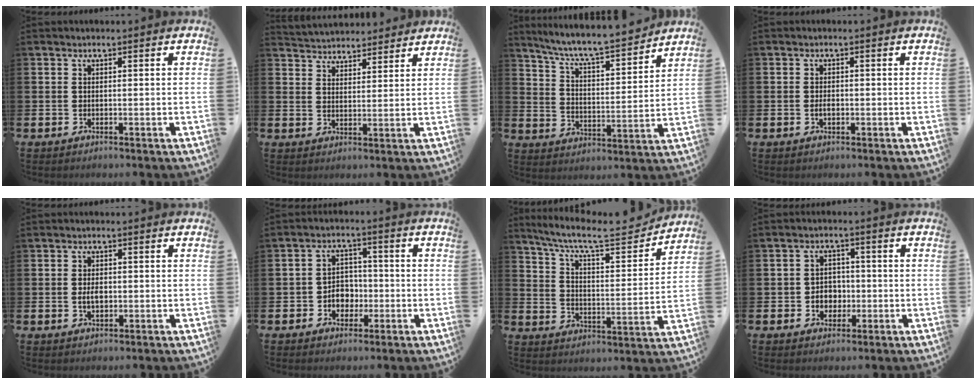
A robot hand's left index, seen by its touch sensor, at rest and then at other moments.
{"total": 4.4, "force": [4.3, 0.9, -0.5], "torque": [-0.008, -0.024, 0.078]}
{"total": 7.6, "force": [7.1, 0.5, 2.5], "torque": [-0.078, -0.058, 0.119]}
{"total": 1.2, "force": [-0.2, 0.7, 1.0], "torque": [-0.014, 0.000, -0.007]}
{"total": 2.1, "force": [-0.1, 1.3, 1.7], "torque": [-0.019, -0.001, -0.007]}
{"total": 3.9, "force": [-1.3, 3.3, 1.6], "torque": [-0.027, 0.001, -0.033]}
{"total": 8.6, "force": [7.7, 1.5, 3.5], "torque": [-0.091, -0.054, 0.127]}
{"total": 3.2, "force": [-0.6, 2.9, 1.3], "torque": [-0.021, -0.001, -0.019]}